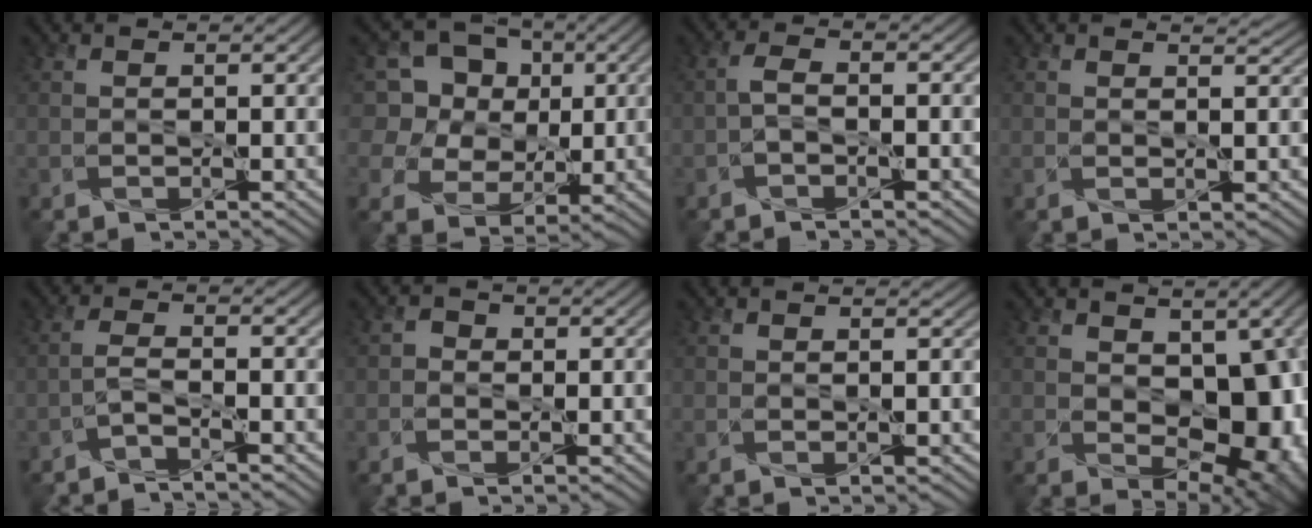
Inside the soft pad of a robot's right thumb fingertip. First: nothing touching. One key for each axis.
{"total": 14.1, "fx": 5.3, "fy": 11.6, "fz": 5.9, "tx": -0.201, "ty": 0.039, "tz": 0.112}
{"total": 2.1, "fx": -0.8, "fy": 1.0, "fz": 1.6, "tx": -0.039, "ty": 0.006, "tz": -0.020}
{"total": 1.6, "fx": 1.4, "fy": 0.4, "fz": 0.7, "tx": -0.012, "ty": -0.006, "tz": 0.021}
{"total": 2.4, "fx": -1.9, "fy": 0.3, "fz": 1.4, "tx": -0.031, "ty": 0.004, "tz": -0.047}
{"total": 1.6, "fx": -0.4, "fy": 1.4, "fz": 0.7, "tx": -0.008, "ty": -0.002, "tz": -0.011}
{"total": 0.5, "fx": 0.2, "fy": 0.2, "fz": 0.4, "tx": -0.011, "ty": -0.002, "tz": 0.005}
{"total": 10.9, "fx": -0.2, "fy": 6.9, "fz": 8.4, "tx": -0.111, "ty": -0.027, "tz": 0.014}